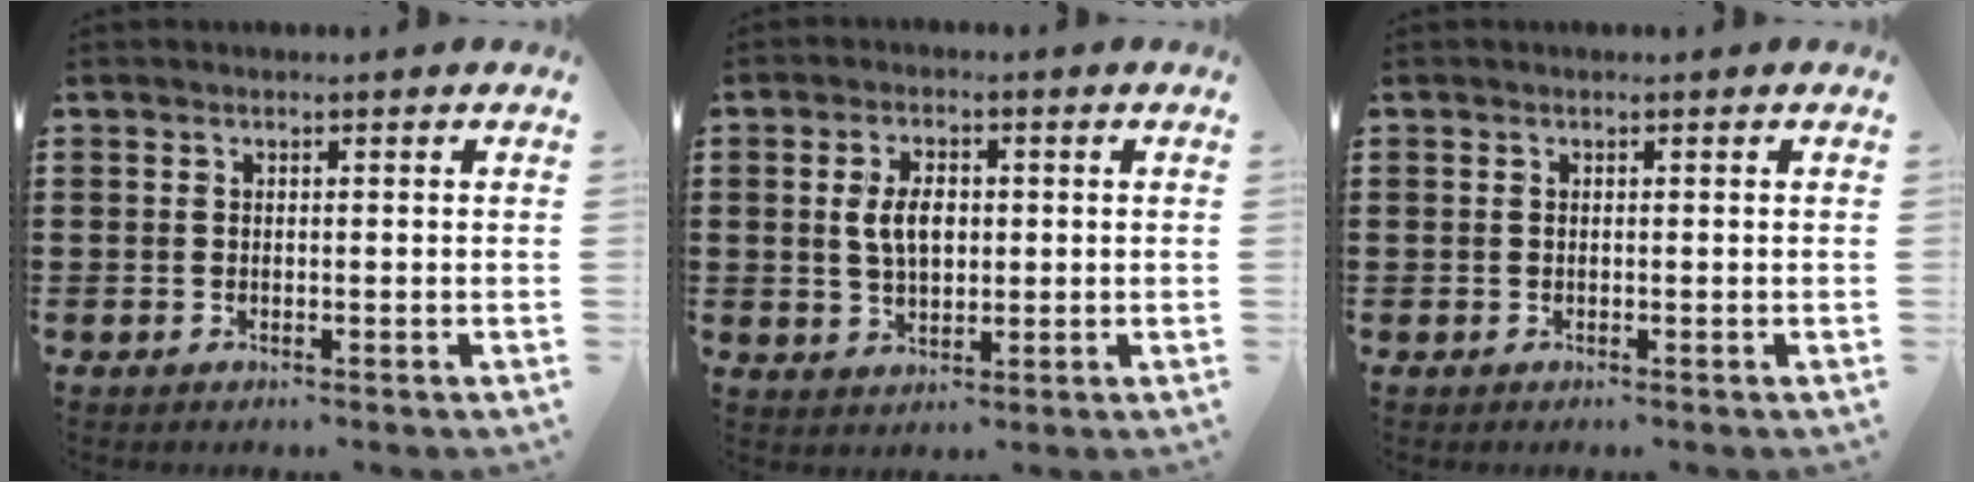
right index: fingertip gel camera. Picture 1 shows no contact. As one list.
[{"total": 5.1, "force": [0.5, 2.9, 4.2], "torque": [-0.086, 0.006, 0.003]}, {"total": 0.0}]